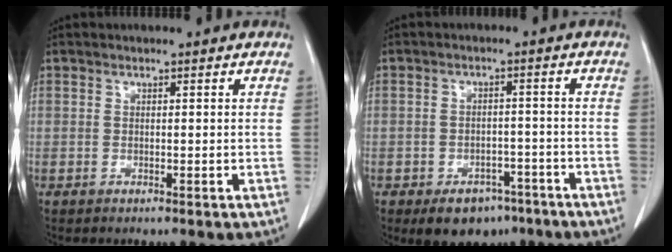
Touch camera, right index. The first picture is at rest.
{"total": 7.2, "force": [-4.9, 4.4, 3.0], "torque": [-0.035, 0.009, -0.065]}